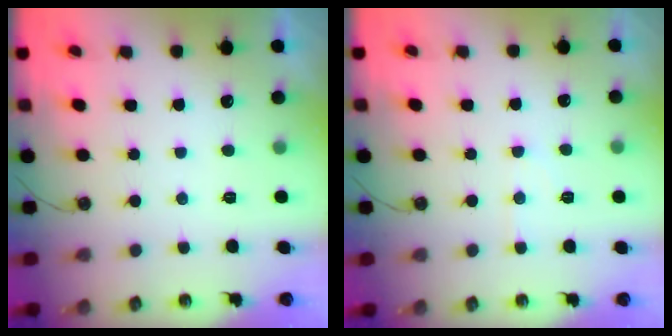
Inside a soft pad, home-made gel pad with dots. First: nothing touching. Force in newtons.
{"total": 6.1, "press": 6.0, "slide": 0.9}